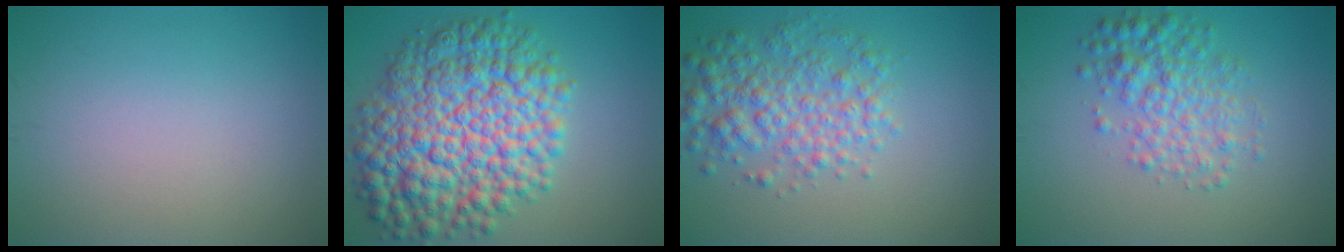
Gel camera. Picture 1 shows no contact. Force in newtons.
{"total": 12.6, "press": 12.6, "slide": 0.2}
{"total": 5.0, "press": 5.0, "slide": 0.0}
{"total": 4.2, "press": 4.2, "slide": 0.1}